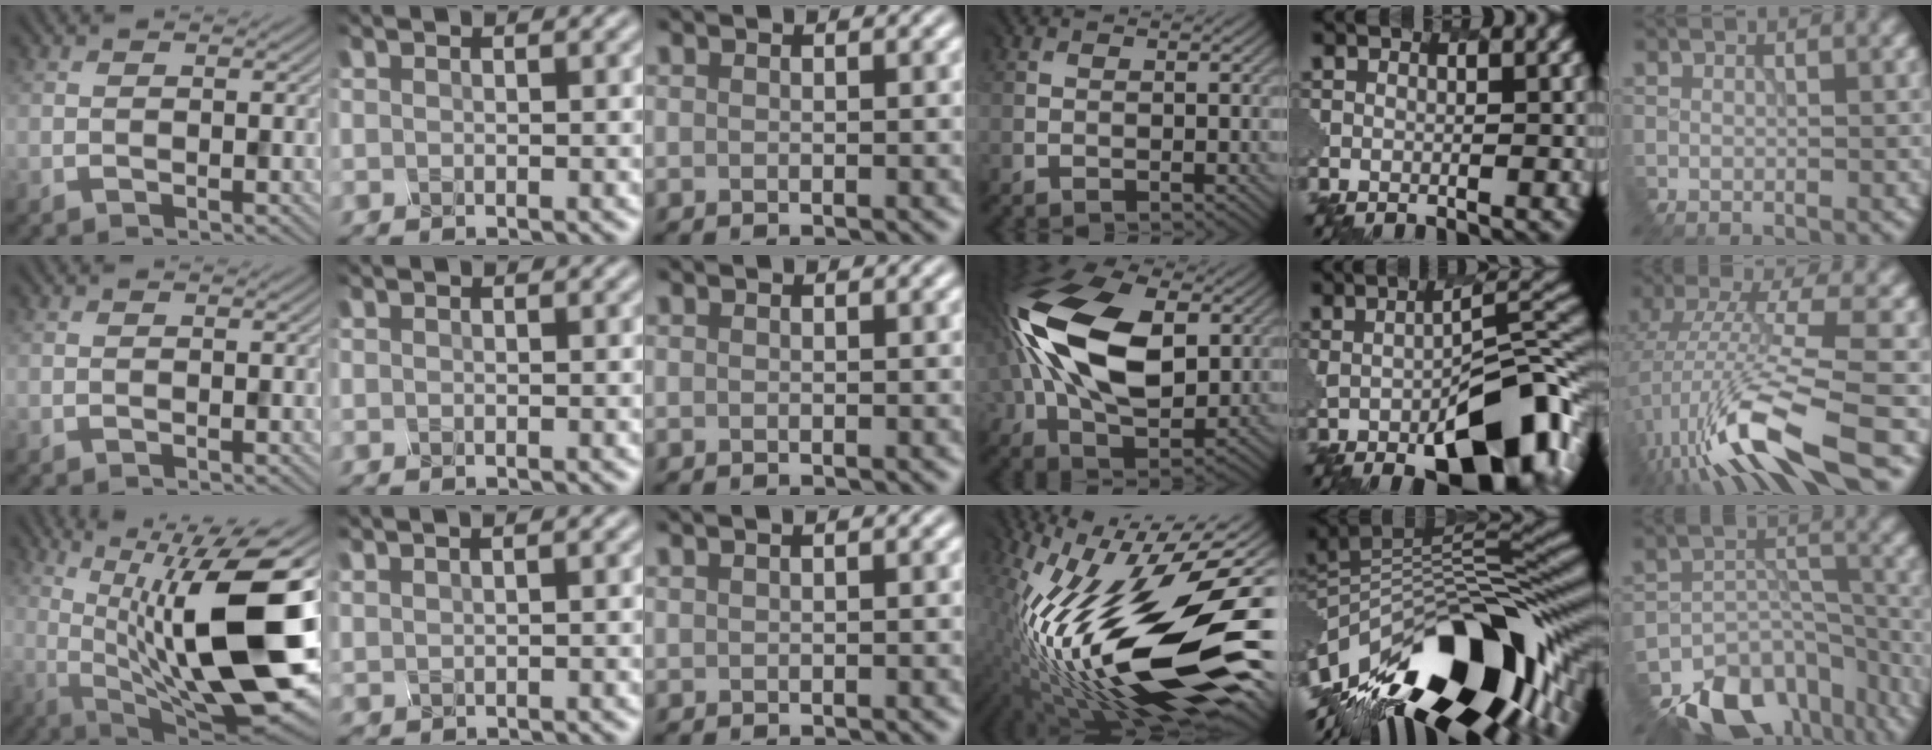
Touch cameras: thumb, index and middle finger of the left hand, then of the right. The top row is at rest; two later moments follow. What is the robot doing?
{"motion": "disassemble", "object": "battery cover"}